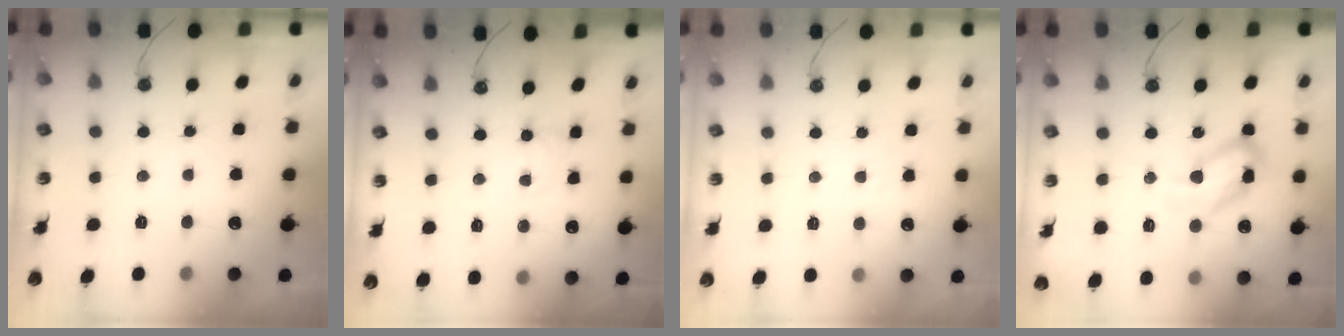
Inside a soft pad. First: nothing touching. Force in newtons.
{"total": 2.7, "press": 2.7, "slide": 0.2}
{"total": 2.7, "press": 2.6, "slide": 0.4}
{"total": 18.4, "press": 18.3, "slide": 1.7}